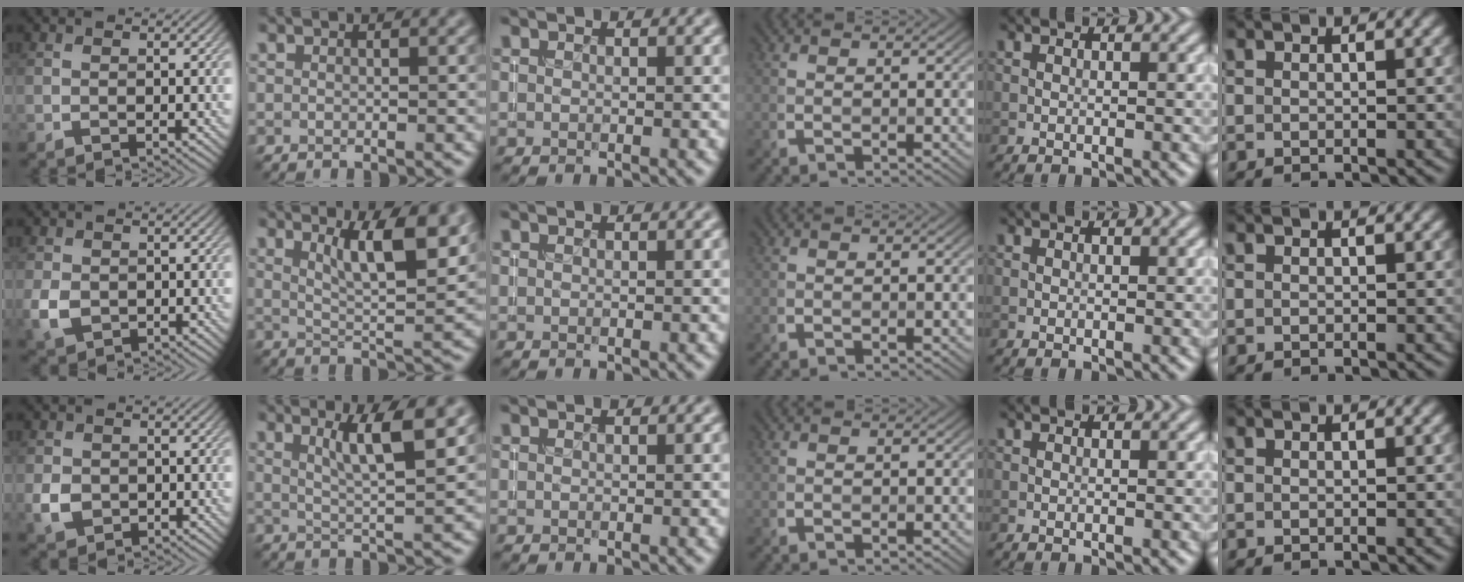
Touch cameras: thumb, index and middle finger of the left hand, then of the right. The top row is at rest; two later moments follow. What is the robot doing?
{"motion": "insert", "object": "coin"}